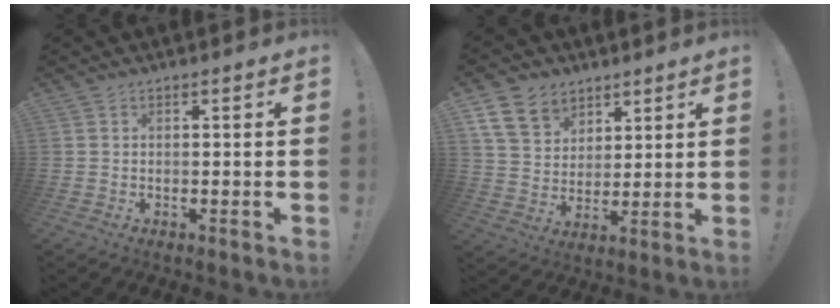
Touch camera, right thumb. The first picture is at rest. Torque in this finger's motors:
{"motor_torque": [0.14, 0.15, 0.12, 0.04, 0.00]}